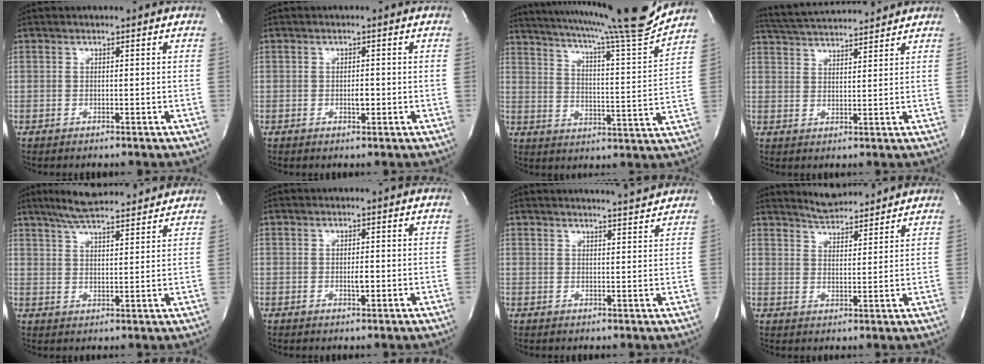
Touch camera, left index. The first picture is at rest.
{"total": 1.5, "force": [-0.5, 0.6, 1.3], "torque": [-0.024, -0.001, -0.005]}
{"total": 19.0, "force": [17.1, -1.4, 8.1], "torque": [-0.141, -0.050, 0.240]}
{"total": 11.8, "force": [11.1, 0.7, 3.9], "torque": [-0.080, 0.023, 0.173]}
{"total": 13.2, "force": [11.7, 1.8, 6.0], "torque": [-0.103, 0.021, 0.174]}
{"total": 1.4, "force": [-0.4, 0.4, 1.3], "torque": [-0.025, -0.002, -0.004]}
{"total": 4.9, "force": [4.8, -0.4, 1.0], "torque": [-0.024, -0.003, 0.054]}
{"total": 6.9, "force": [6.7, 1.0, 1.4], "torque": [-0.033, 0.010, 0.107]}